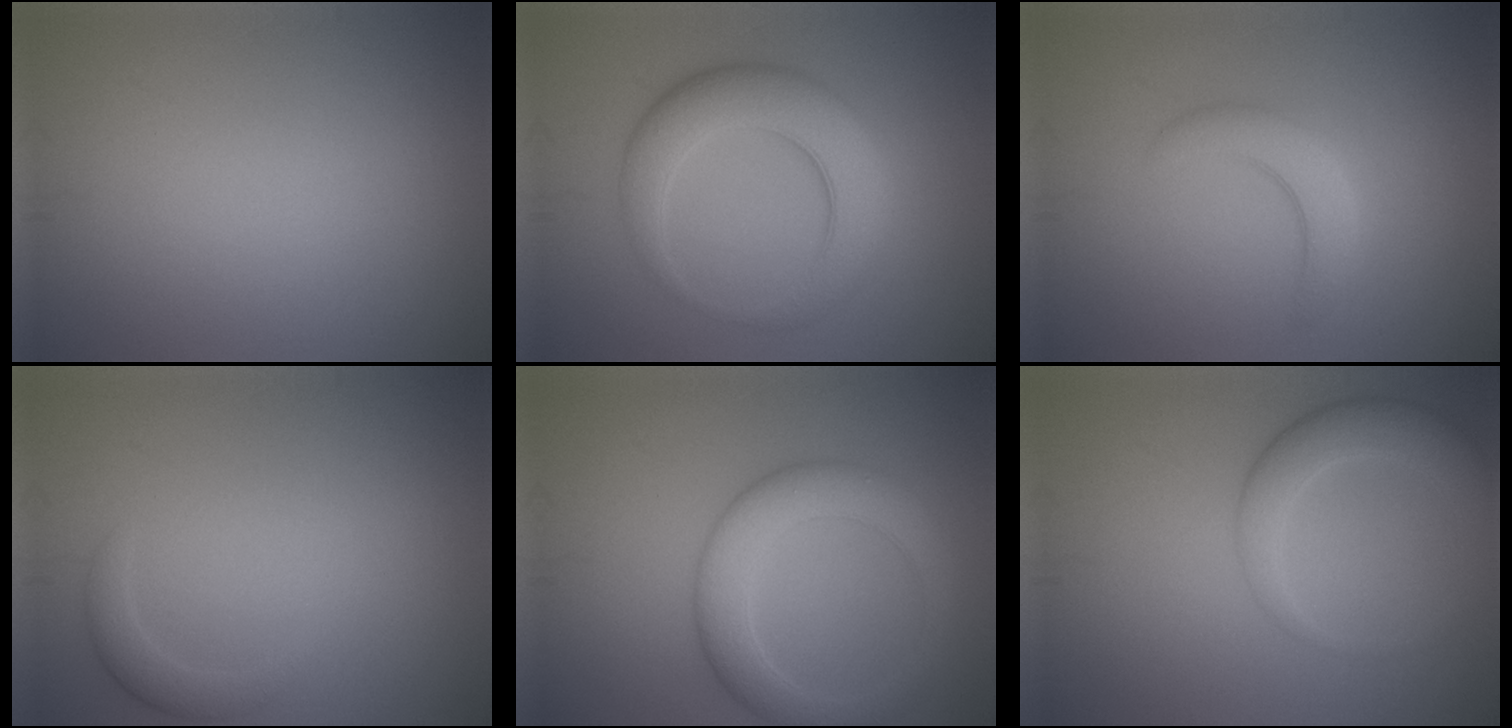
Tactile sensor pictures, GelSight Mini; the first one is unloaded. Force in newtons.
{"total": 6.3, "press": 6.3, "slide": 0.1}
{"total": 3.0, "press": 3.0, "slide": 0.3}
{"total": 1.6, "press": 1.6, "slide": 0.1}
{"total": 5.9, "press": 5.8, "slide": 0.3}
{"total": 4.2, "press": 4.2, "slide": 0.3}